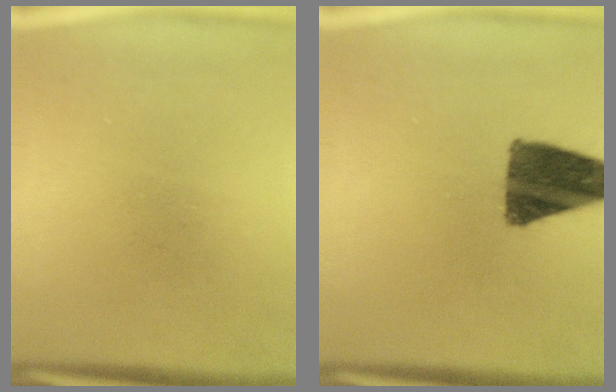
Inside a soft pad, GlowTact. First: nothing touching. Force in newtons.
{"total": 12.4}